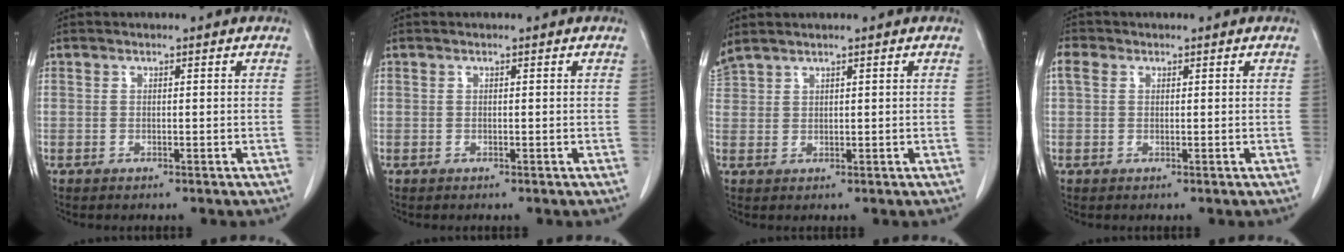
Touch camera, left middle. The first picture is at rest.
{"total": 0.0}
{"total": 2.1, "force": [2.1, 0.0, 0.5], "torque": [-0.022, 0.019, 0.050]}
{"total": 2.0, "force": [0.8, 1.5, 1.0], "torque": [-0.026, 0.016, 0.017]}